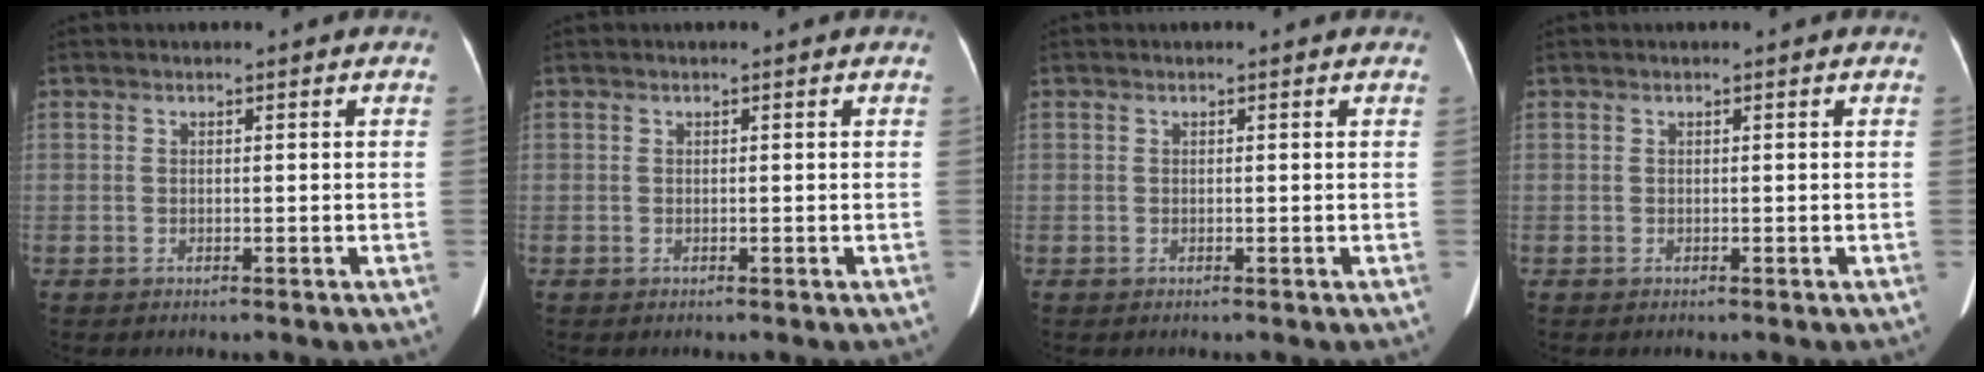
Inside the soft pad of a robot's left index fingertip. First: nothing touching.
{"total": 0.0}
{"total": 0.0}
{"total": 0.0}